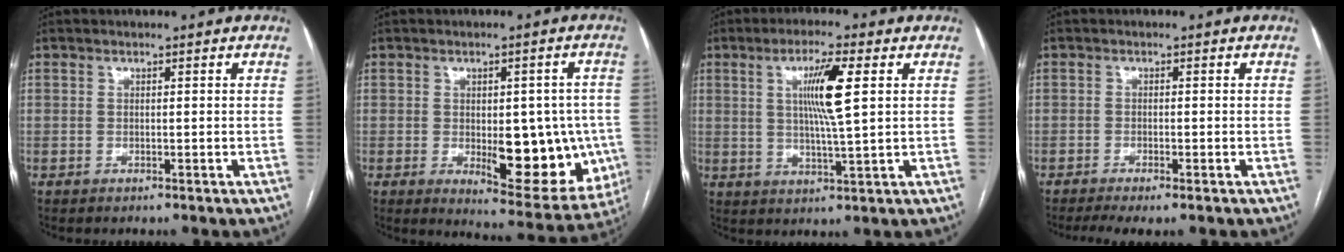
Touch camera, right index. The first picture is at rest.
{"total": 14.6, "force": [-2.3, 5.9, 13.1], "torque": [-0.156, 0.000, -0.011]}
{"total": 8.2, "force": [2.2, 0.1, 7.9], "torque": [-0.146, -0.002, 0.038]}
{"total": 4.3, "force": [-3.0, 0.8, 3.0], "torque": [-0.052, -0.008, -0.046]}